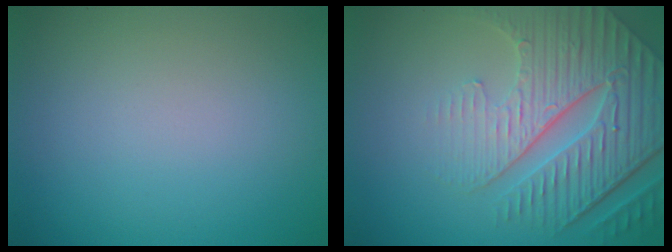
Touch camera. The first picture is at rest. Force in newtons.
{"total": 7.9, "press": 5.8, "slide": 5.3}